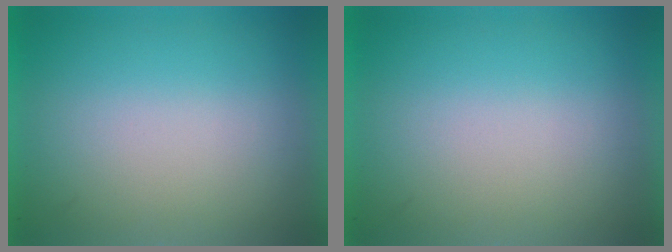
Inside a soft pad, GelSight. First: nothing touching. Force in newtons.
{"total": 0.0}